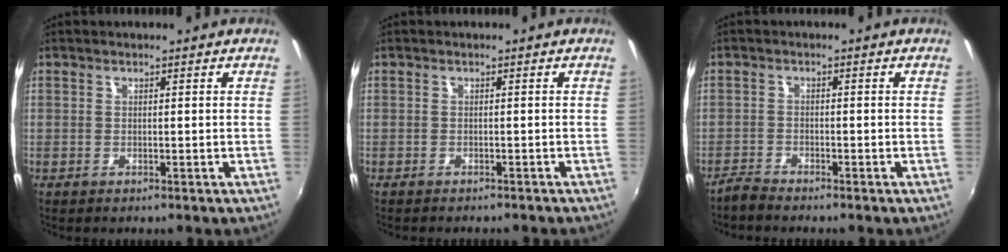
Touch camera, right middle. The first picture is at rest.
{"total": 2.9, "force": [-2.6, 0.6, 1.1], "torque": [-0.026, -0.012, -0.037]}
{"total": 2.4, "force": [-2.4, 0.1, 0.3], "torque": [-0.016, -0.006, -0.052]}